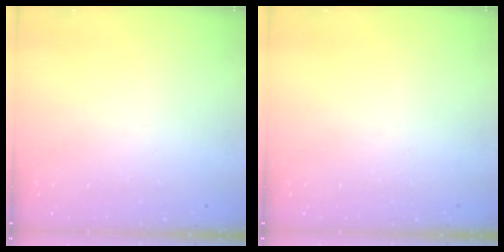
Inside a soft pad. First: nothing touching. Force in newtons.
{"total": 0.0}